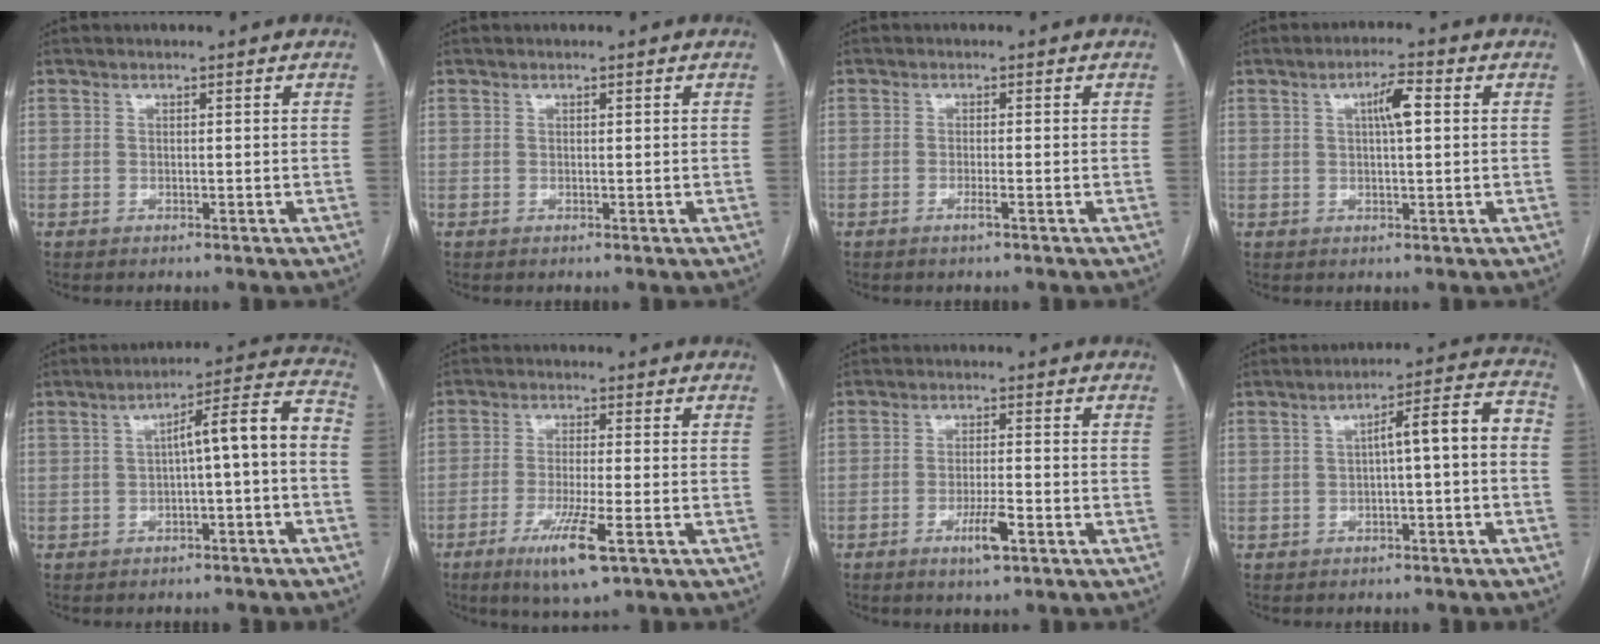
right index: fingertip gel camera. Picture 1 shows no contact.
{"total": 0.0}
{"total": 1.2, "force": [-0.6, -0.2, 1.0], "torque": [-0.020, -0.001, -0.012]}
{"total": 4.2, "force": [1.1, 0.5, 4.0], "torque": [-0.072, 0.010, 0.017]}
{"total": 9.0, "force": [-1.4, 0.9, 8.9], "torque": [-0.120, 0.040, -0.019]}
{"total": 7.7, "force": [-3.9, 0.3, 6.7], "torque": [-0.126, -0.020, -0.063]}
{"total": 4.6, "force": [-2.3, 0.4, 4.0], "torque": [-0.073, -0.005, -0.041]}
{"total": 7.4, "force": [-0.8, 1.0, 7.3], "torque": [-0.097, 0.038, -0.013]}